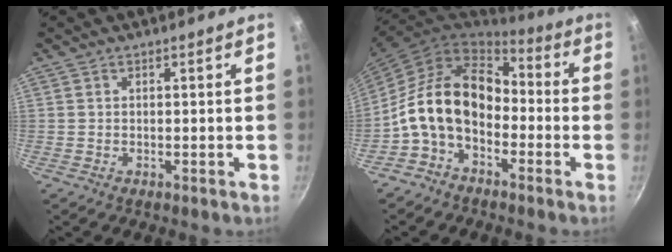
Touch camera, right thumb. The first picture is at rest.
{"total": 15.2, "force": [-3.1, 10.5, 10.6], "torque": [-0.167, 0.052, -0.073]}